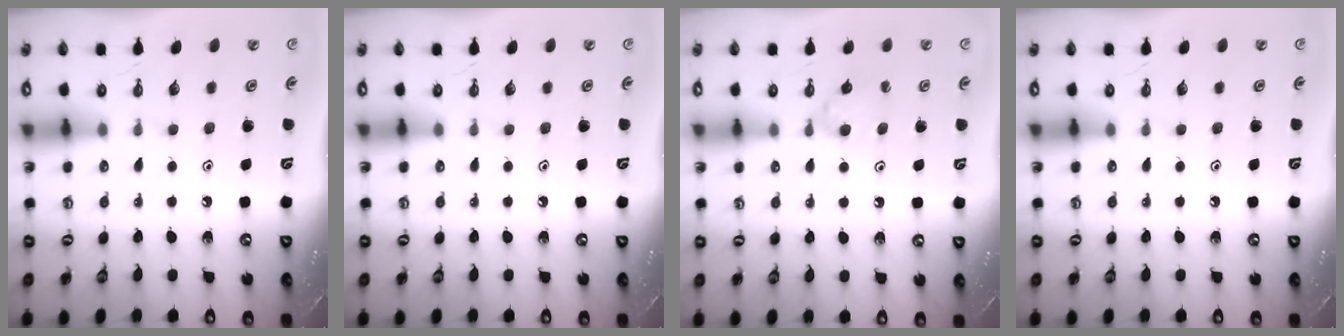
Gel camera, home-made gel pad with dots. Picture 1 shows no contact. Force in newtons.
{"total": 0.0}
{"total": 6.1, "press": 6.0, "slide": 0.9}
{"total": 0.0}